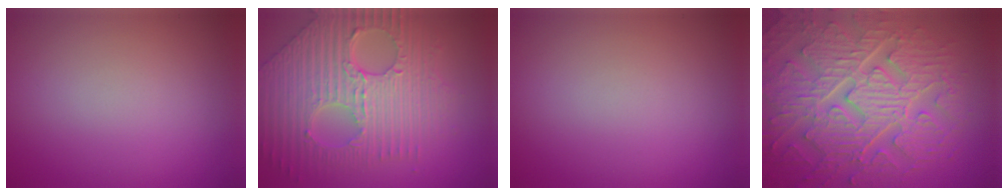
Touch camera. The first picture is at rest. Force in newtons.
{"total": 9.8, "press": 6.7, "slide": 7.1}
{"total": 0.0}
{"total": 10.4, "press": 7.1, "slide": 7.5}